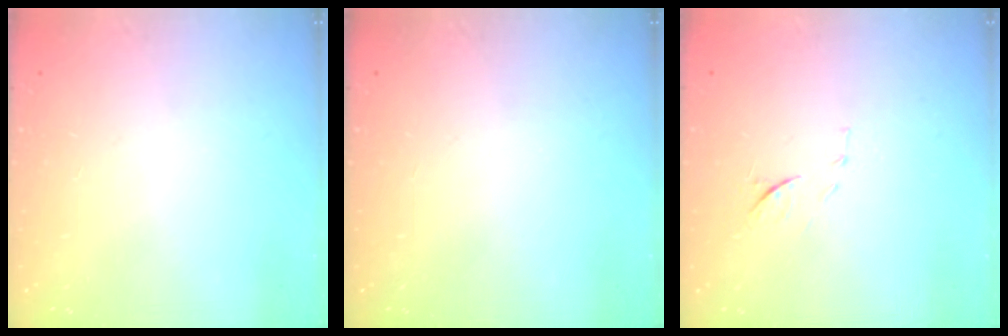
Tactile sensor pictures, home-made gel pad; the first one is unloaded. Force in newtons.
{"total": 0.0}
{"total": 6.2, "press": 6.2, "slide": 1.0}